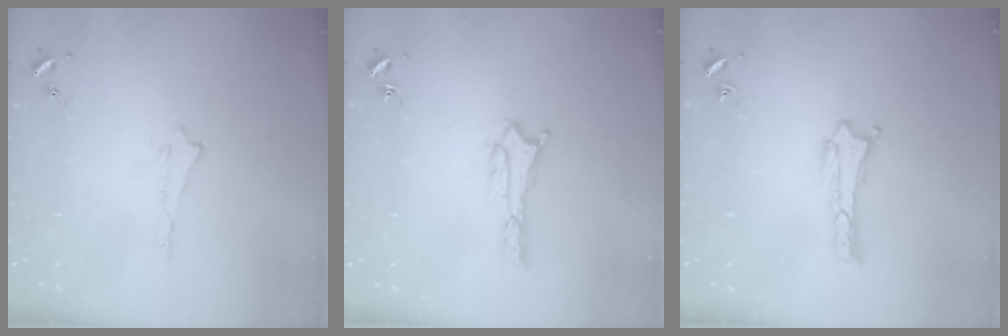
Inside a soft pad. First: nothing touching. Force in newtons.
{"total": 1.7, "press": 1.7, "slide": 0.3}
{"total": 0.0}